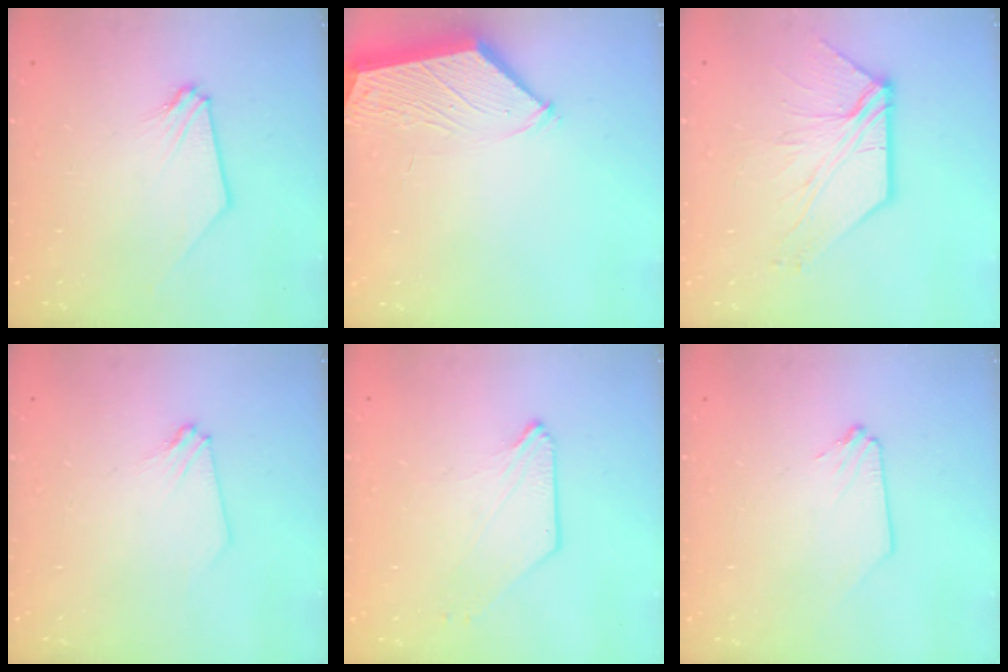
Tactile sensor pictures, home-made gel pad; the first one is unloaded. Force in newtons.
{"total": 3.3, "press": 3.3, "slide": 0.5}
{"total": 7.3, "press": 7.3, "slide": 0.3}
{"total": 2.4, "press": 2.4, "slide": 0.4}
{"total": 0.0}
{"total": 0.0}